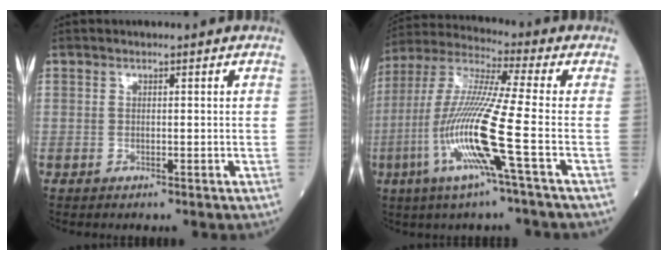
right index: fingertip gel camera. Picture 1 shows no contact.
{"total": 15.2, "force": [-4.9, -1.1, 14.3], "torque": [-0.300, -0.016, -0.106]}